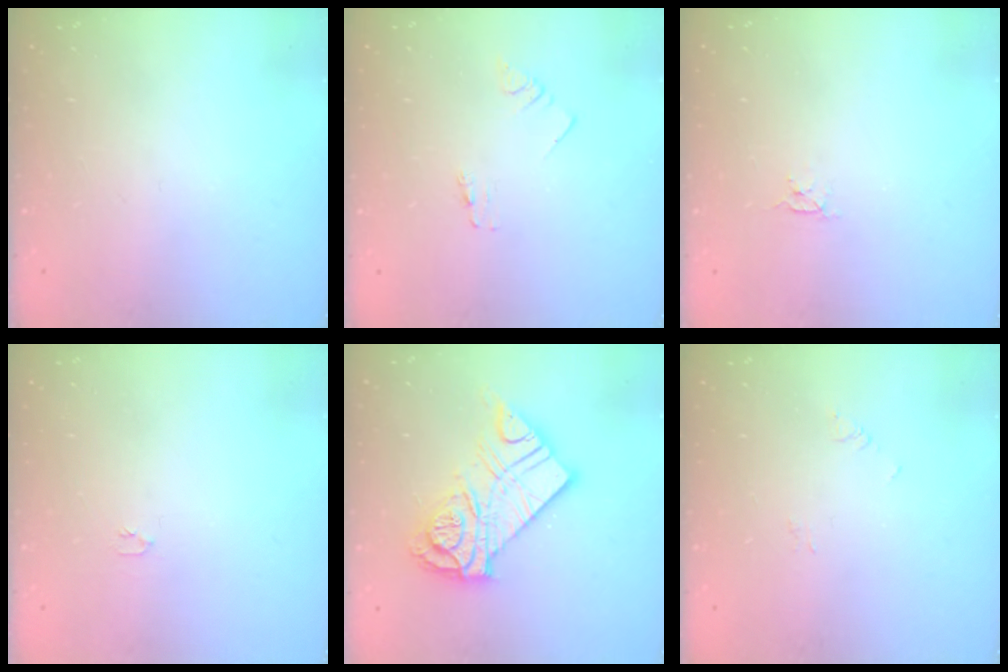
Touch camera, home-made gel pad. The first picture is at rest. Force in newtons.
{"total": 0.0}
{"total": 2.8, "press": 2.8, "slide": 0.4}
{"total": 2.9, "press": 2.9, "slide": 0.4}
{"total": 16.4, "press": 16.4, "slide": 1.4}
{"total": 2.9, "press": 2.9, "slide": 0.3}